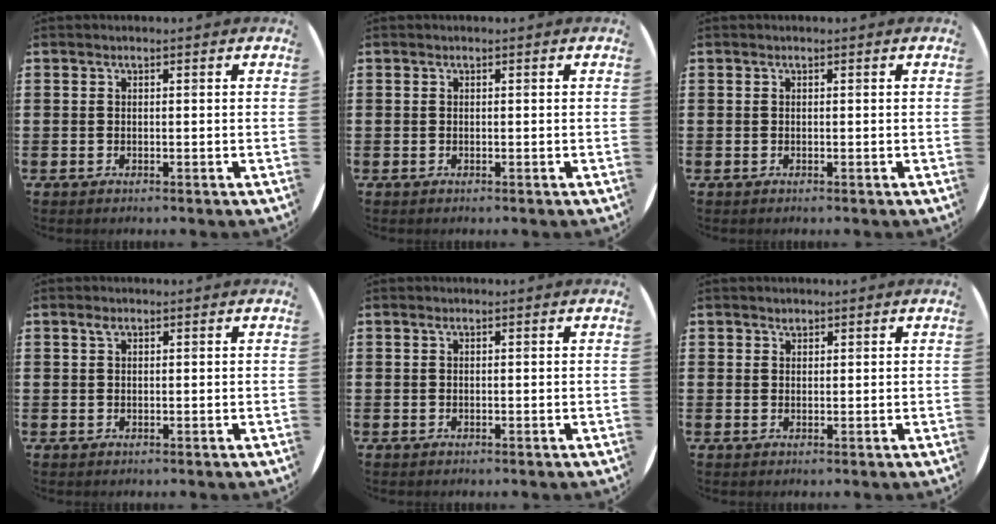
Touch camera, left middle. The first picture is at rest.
{"total": 0.0}
{"total": 0.0}
{"total": 1.0, "force": [0.6, 0.5, 0.6], "torque": [-0.005, 0.001, 0.008]}
{"total": 0.0}
{"total": 1.0, "force": [0.9, 0.5, 0.0], "torque": [0.006, -0.002, 0.016]}